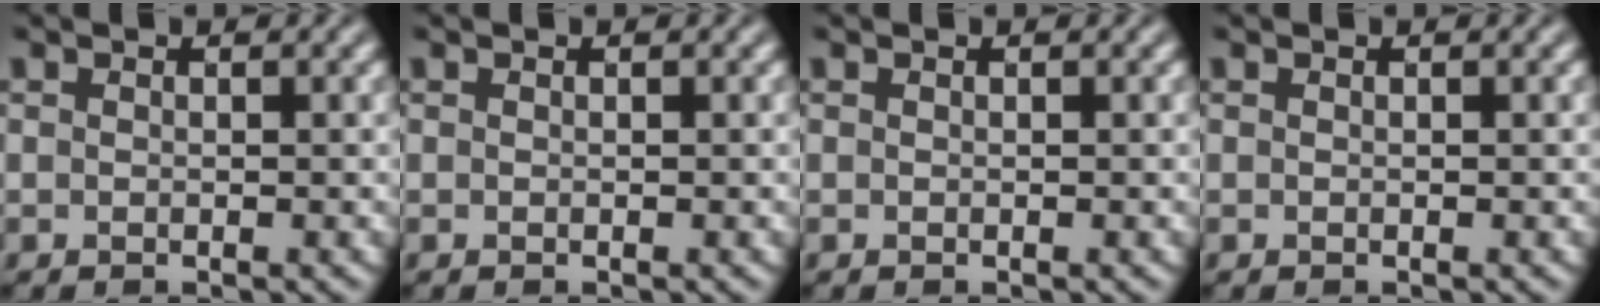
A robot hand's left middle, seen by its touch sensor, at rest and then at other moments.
{"total": 0.0}
{"total": 0.0}
{"total": 0.0}